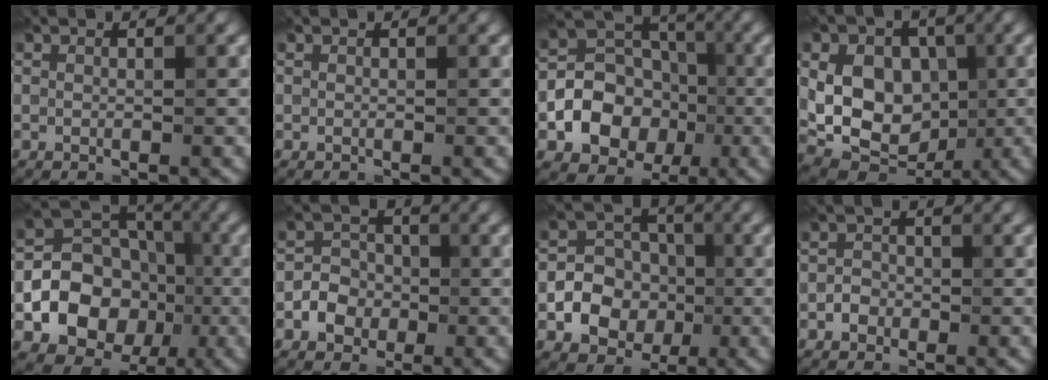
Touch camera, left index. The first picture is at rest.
{"total": 0.0}
{"total": 7.8, "force": [-2.1, 6.3, 4.1], "torque": [-0.059, -0.001, -0.048]}
{"total": 10.3, "force": [0.6, 7.8, 6.6], "torque": [-0.099, 0.001, 0.000]}
{"total": 9.6, "force": [-2.2, 7.8, 5.2], "torque": [-0.071, -0.001, -0.053]}
{"total": 3.1, "force": [-1.0, 2.7, 1.1], "torque": [-0.002, 0.004, -0.026]}
{"total": 6.4, "force": [-1.5, 5.4, 3.0], "torque": [-0.021, -0.005, -0.046]}
{"total": 1.4, "force": [-0.6, 1.2, 0.4], "torque": [-0.002, 0.002, -0.015]}